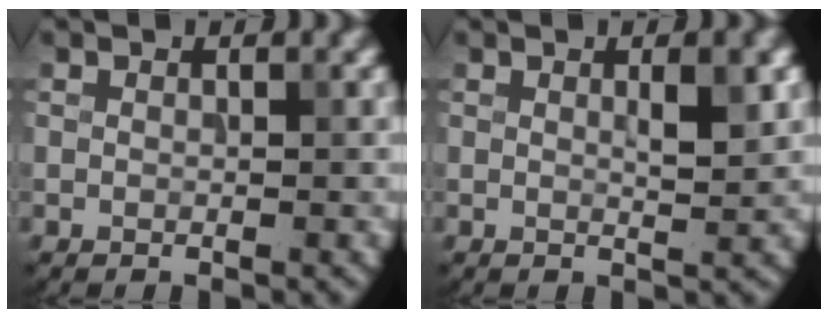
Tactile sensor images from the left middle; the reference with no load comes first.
{"total": 2.2, "force": [0.7, 0.4, 2.0], "torque": [-0.029, -0.001, 0.012]}